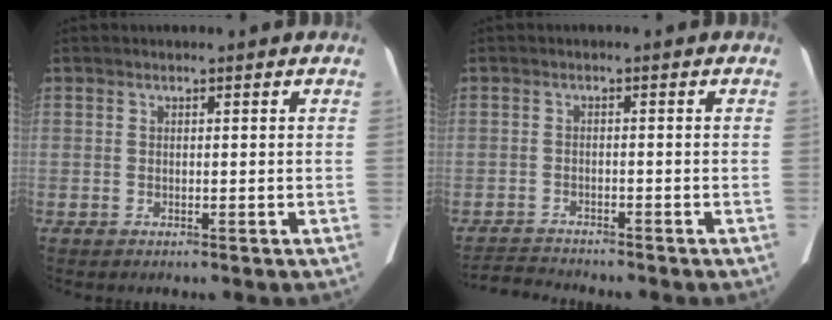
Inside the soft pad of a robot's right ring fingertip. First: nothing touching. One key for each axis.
{"total": 4.1, "fx": -4.1, "fy": -0.2, "fz": 0.2, "tx": -0.007, "ty": -0.019, "tz": -0.070}